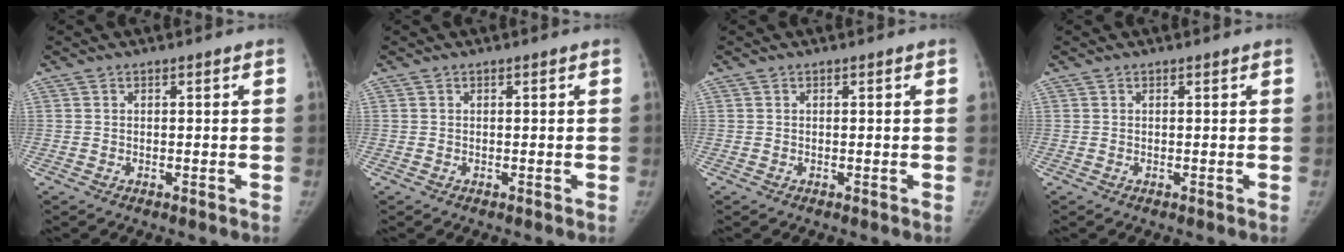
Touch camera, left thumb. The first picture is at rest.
{"total": 0.0}
{"total": 0.0}
{"total": 0.0}